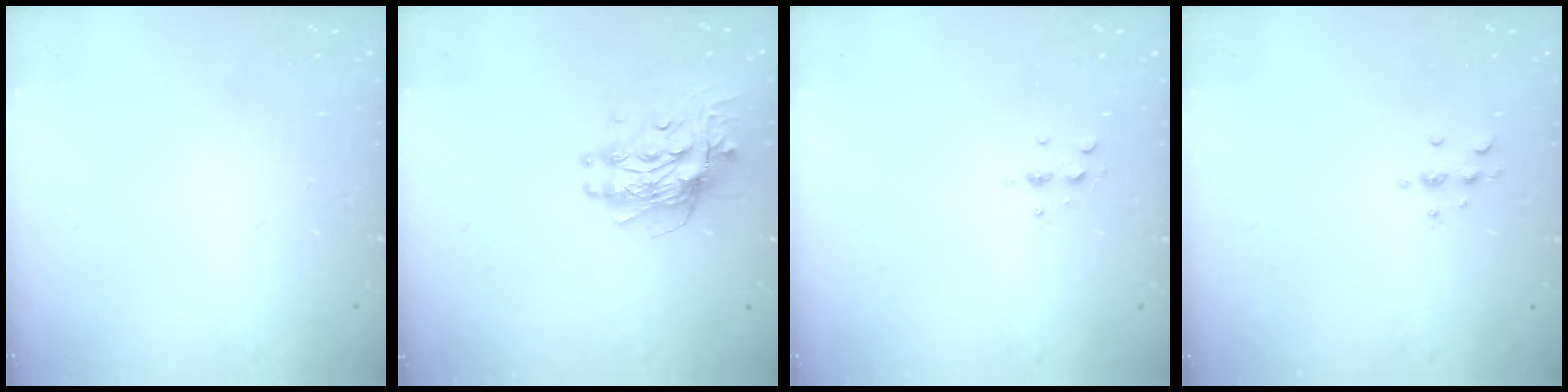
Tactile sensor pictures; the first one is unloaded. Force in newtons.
{"total": 10.1, "press": 10.1, "slide": 0.8}
{"total": 3.3, "press": 3.2, "slide": 0.4}
{"total": 3.4, "press": 3.4, "slide": 0.4}